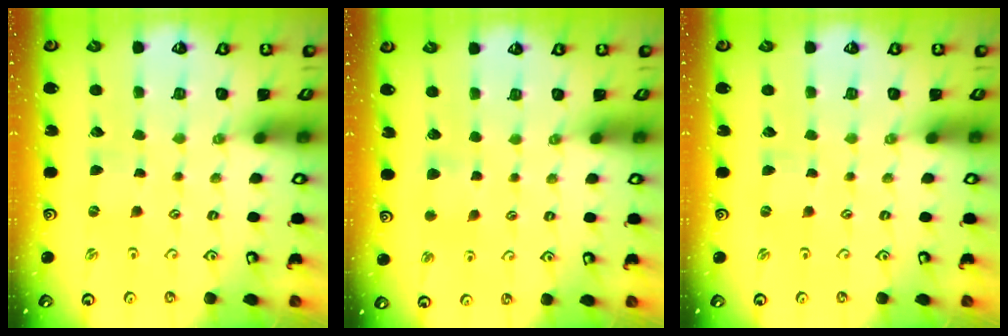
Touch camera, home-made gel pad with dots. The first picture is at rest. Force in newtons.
{"total": 3.8, "press": 3.7, "slide": 0.7}
{"total": 0.0}